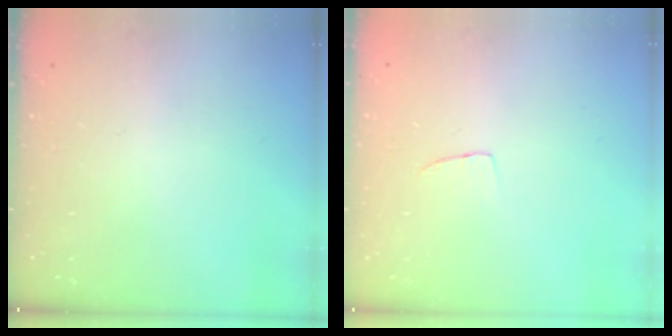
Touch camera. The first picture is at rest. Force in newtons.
{"total": 3.2, "press": 3.2, "slide": 0.2}